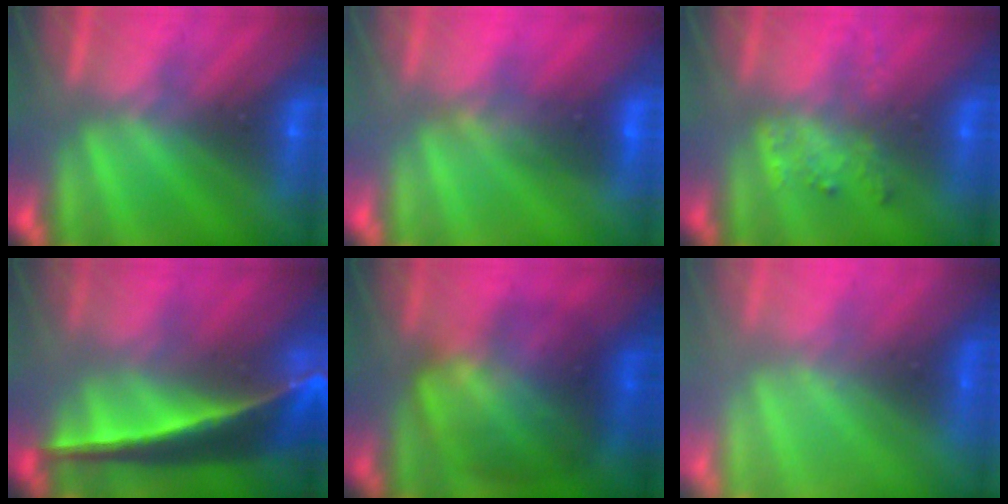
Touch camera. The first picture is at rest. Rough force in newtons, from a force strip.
{"total": 1.8}
{"total": 1.7}
{"total": 7.6}
{"total": 7.9}
{"total": 8.6}